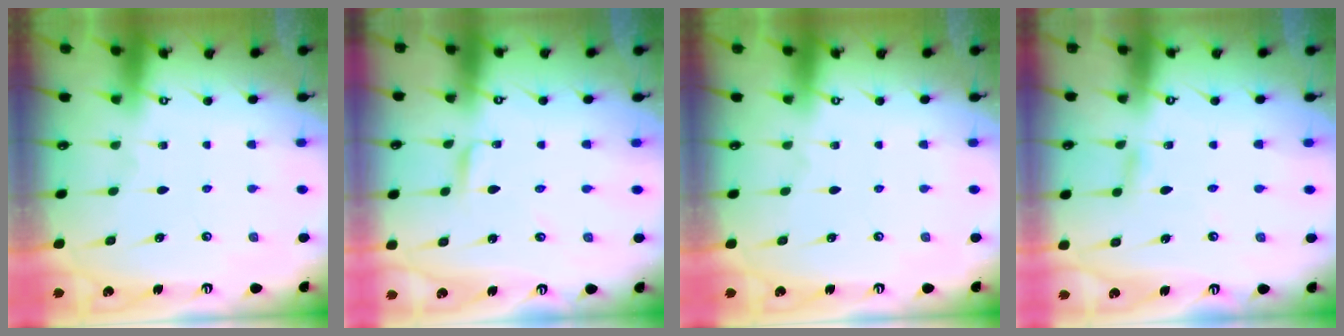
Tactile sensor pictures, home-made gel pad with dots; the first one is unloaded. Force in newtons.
{"total": 1.9, "press": 1.9, "slide": 0.2}
{"total": 0.0}
{"total": 5.3, "press": 5.3, "slide": 0.5}